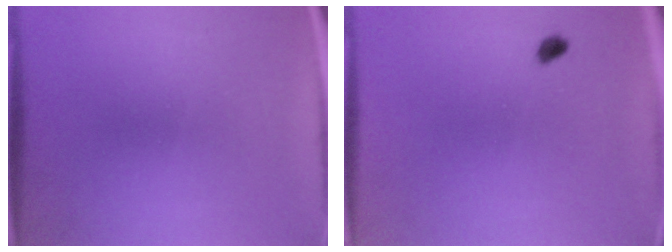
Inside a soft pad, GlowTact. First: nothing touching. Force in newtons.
{"total": 1.4}